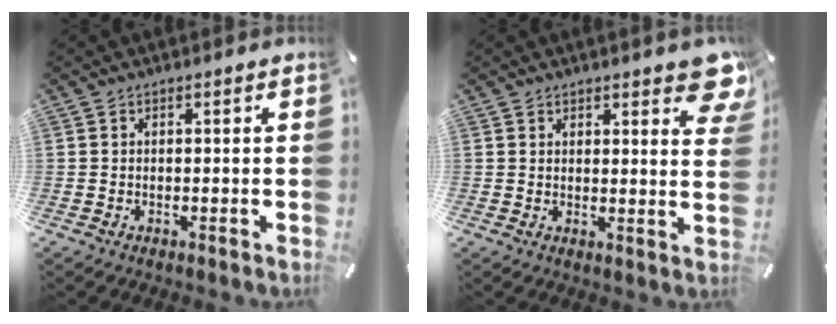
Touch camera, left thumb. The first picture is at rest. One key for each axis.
{"total": 6.0, "fx": 4.5, "fy": 2.4, "fz": 3.2, "tx": -0.026, "ty": -0.028, "tz": 0.074}